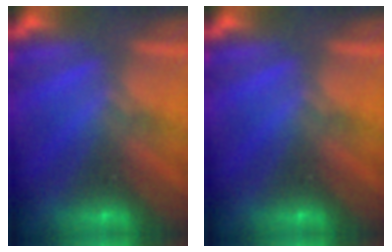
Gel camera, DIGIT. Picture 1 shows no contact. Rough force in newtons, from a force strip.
{"total": 0.0}